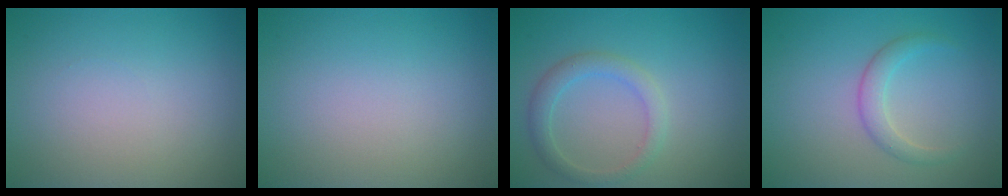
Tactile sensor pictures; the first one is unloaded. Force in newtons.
{"total": 0.0}
{"total": 2.4, "press": 2.4, "slide": 0.2}
{"total": 1.9, "press": 1.9, "slide": 0.1}